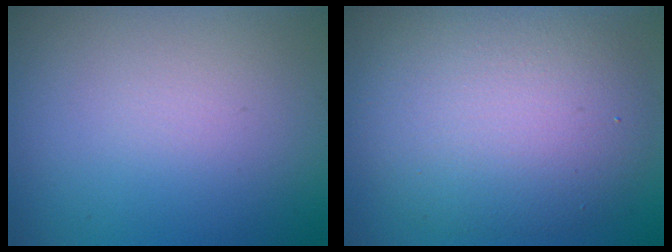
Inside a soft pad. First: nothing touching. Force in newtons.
{"total": 8.6, "press": 8.6, "slide": 0.5}